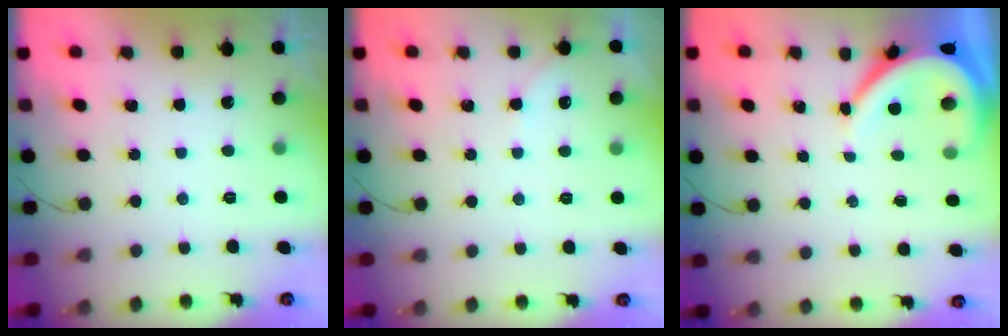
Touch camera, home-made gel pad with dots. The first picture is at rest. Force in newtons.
{"total": 1.7, "press": 1.6, "slide": 0.3}
{"total": 6.6, "press": 6.5, "slide": 1.1}